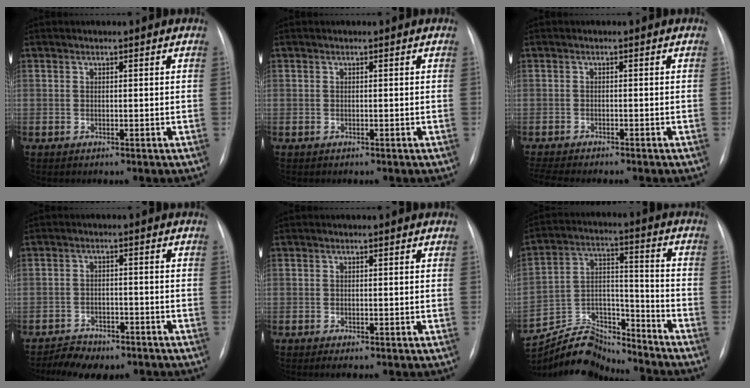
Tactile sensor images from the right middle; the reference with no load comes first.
{"total": 0.0}
{"total": 7.6, "force": [-6.6, 0.9, 3.7], "torque": [-0.054, -0.006, -0.099]}
{"total": 5.9, "force": [-4.8, 2.8, 2.0], "torque": [-0.031, 0.004, -0.072]}
{"total": 0.7, "force": [-0.3, 0.1, 0.6], "torque": [-0.010, -0.001, -0.004]}
{"total": 12.9, "force": [-12.8, 1.1, 1.2], "torque": [-0.027, 0.043, -0.232]}